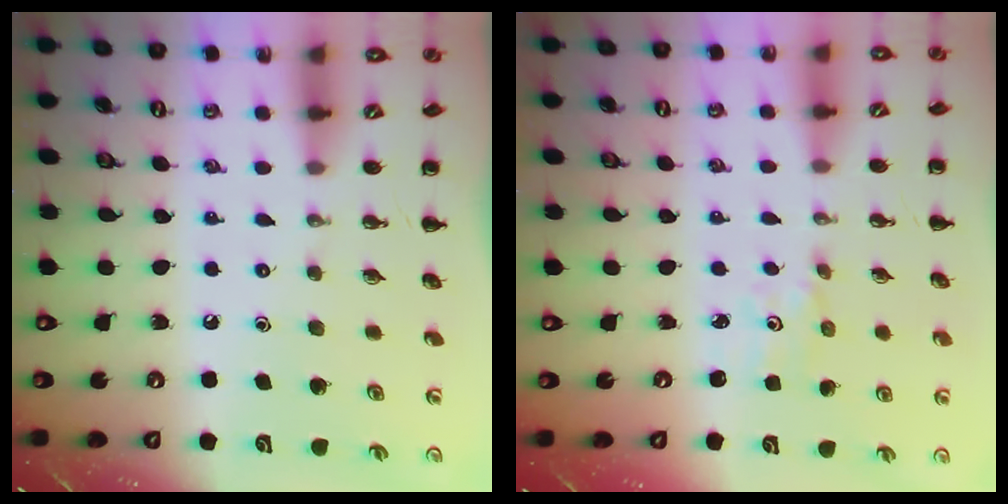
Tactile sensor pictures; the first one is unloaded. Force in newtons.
{"total": 1.5, "press": 1.4, "slide": 0.5}